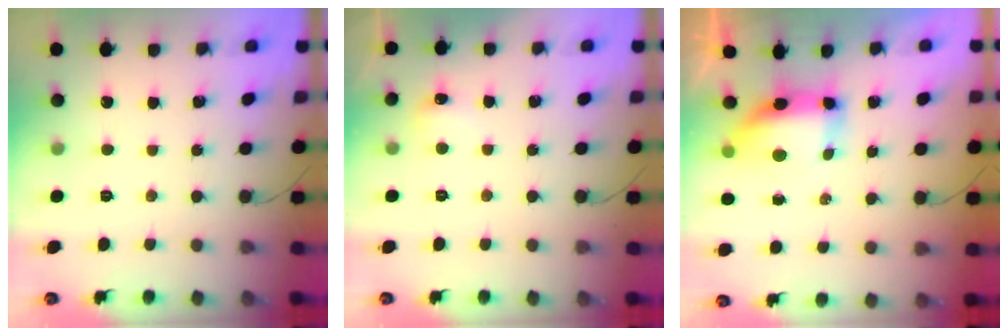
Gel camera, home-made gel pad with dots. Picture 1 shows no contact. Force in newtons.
{"total": 5.1, "press": 4.9, "slide": 1.3}
{"total": 8.6, "press": 8.4, "slide": 1.6}